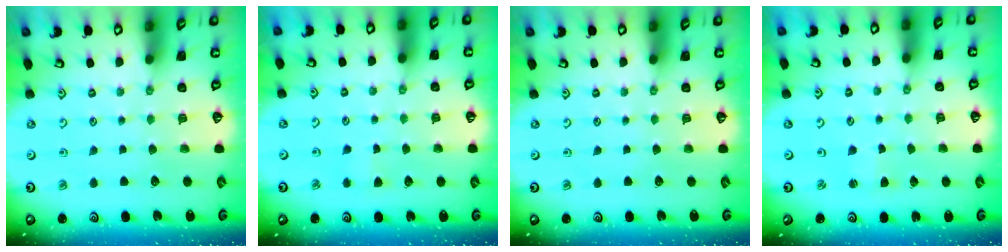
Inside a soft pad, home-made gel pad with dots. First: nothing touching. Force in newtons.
{"total": 2.9, "press": 2.8, "slide": 0.4}
{"total": 0.0}
{"total": 0.9, "press": 0.8, "slide": 0.1}